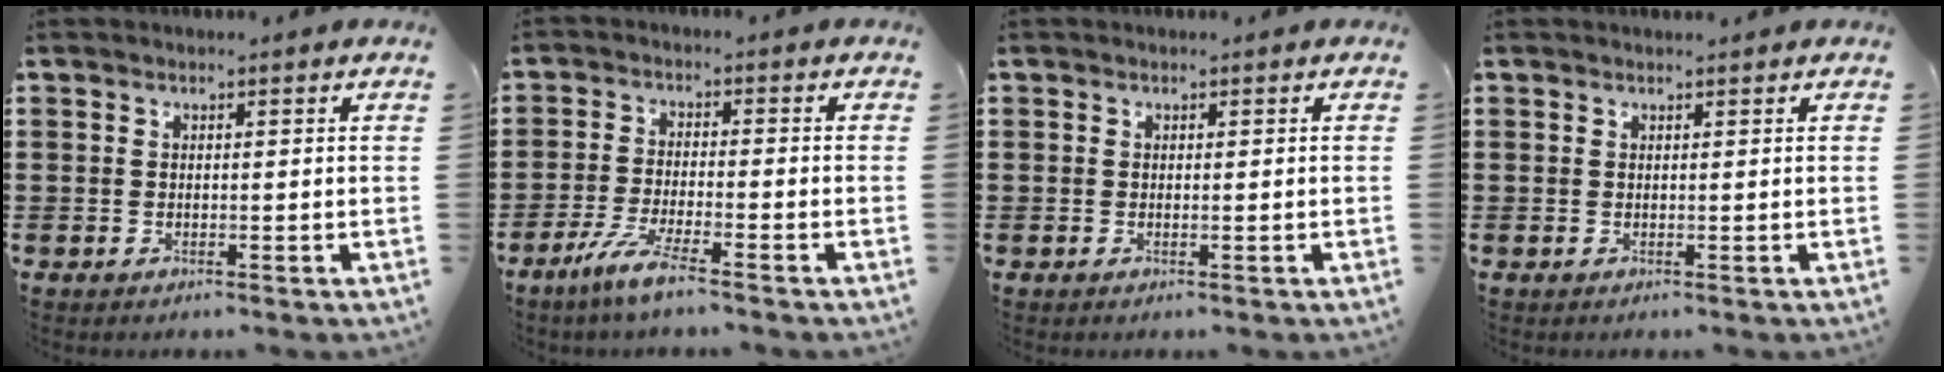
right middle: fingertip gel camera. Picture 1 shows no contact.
{"total": 5.5, "force": [-4.1, 0.2, 3.7], "torque": [-0.087, -0.017, -0.077]}
{"total": 0.0}
{"total": 0.0}